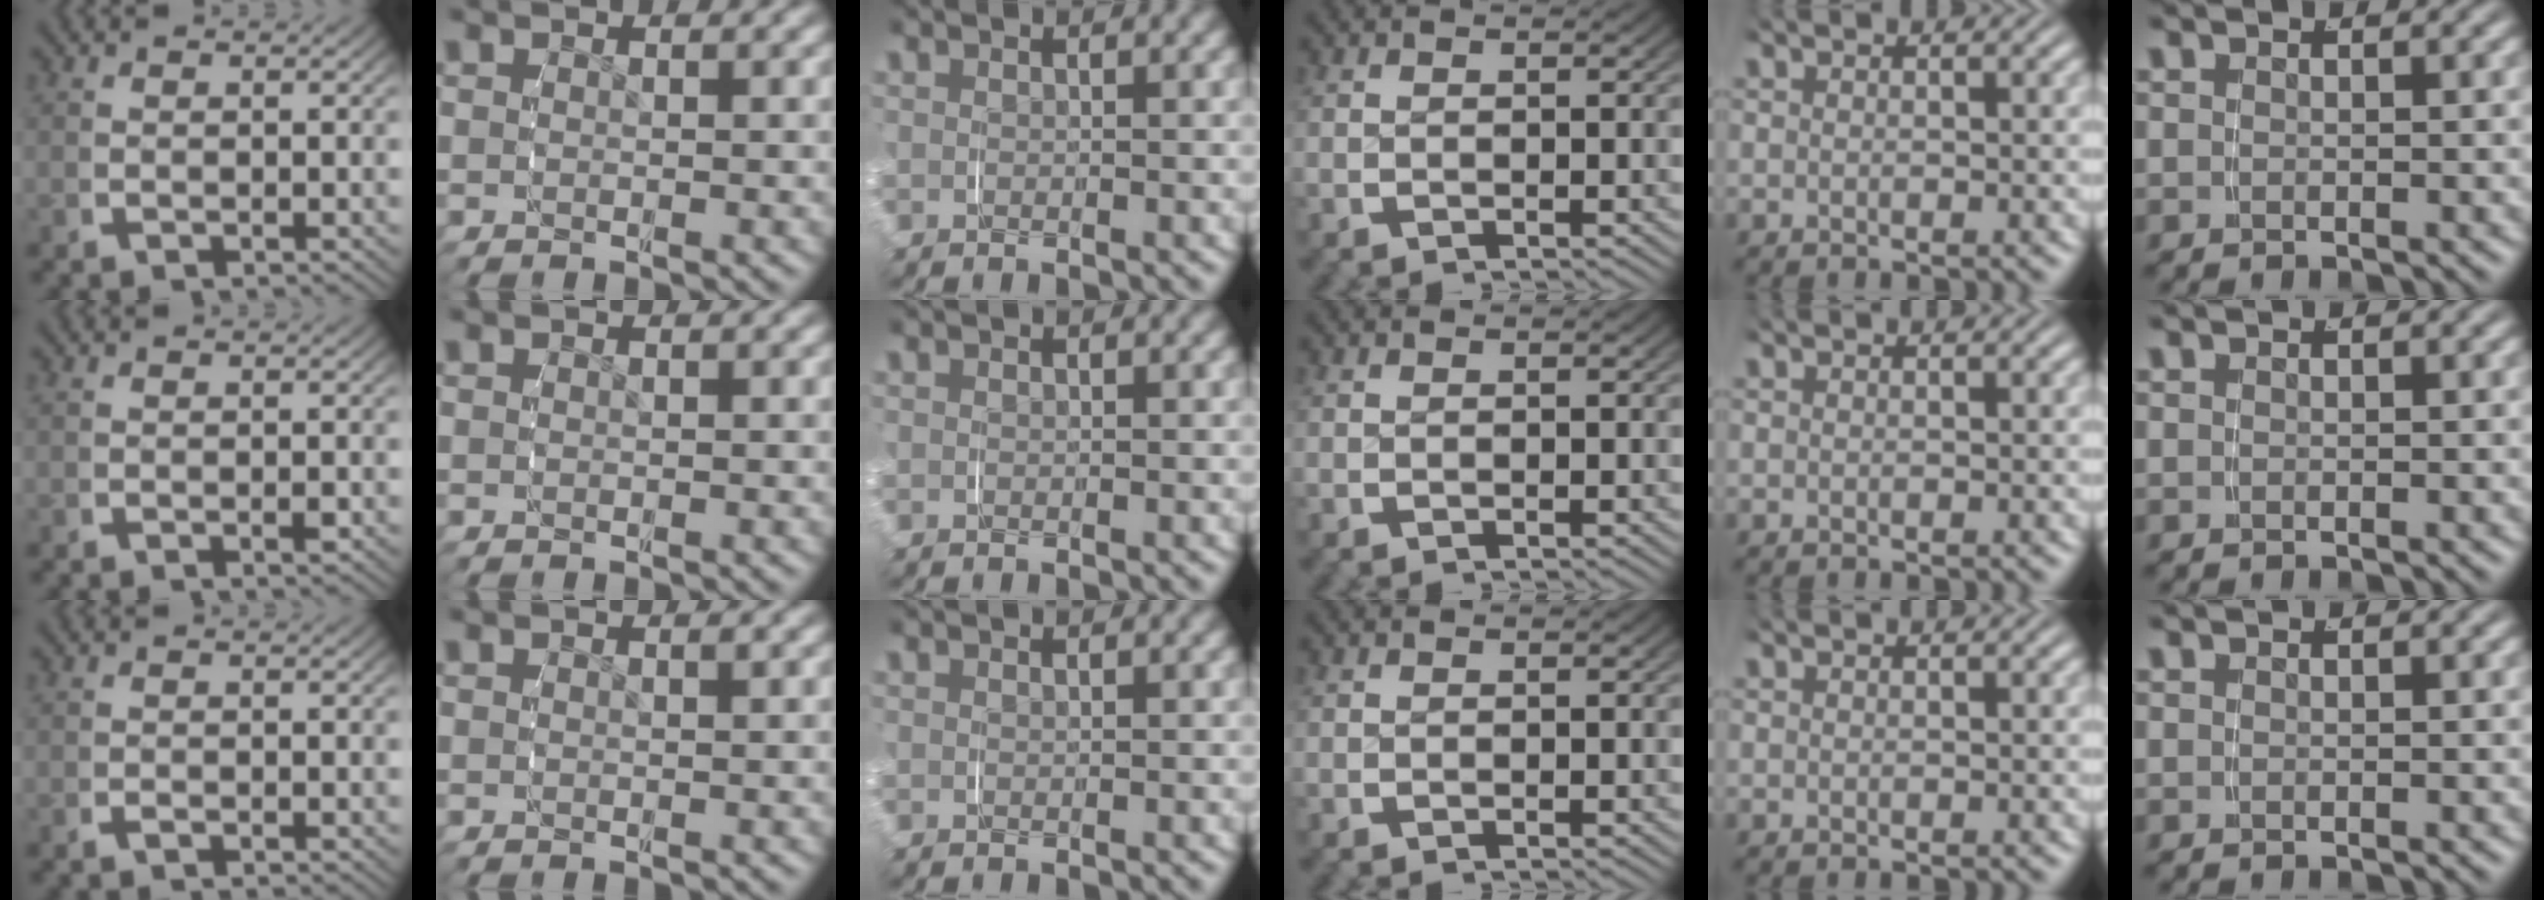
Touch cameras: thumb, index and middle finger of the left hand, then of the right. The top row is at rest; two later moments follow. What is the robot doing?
{"motion": "grasp_and_lifting", "object": "pen bag"}